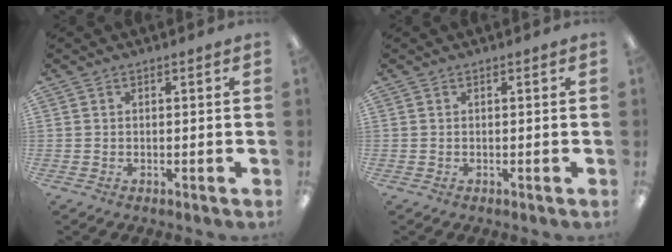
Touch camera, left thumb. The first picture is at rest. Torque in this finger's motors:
{"motor_torque": [0.00, 0.00, 0.11, -0.08, 0.00]}